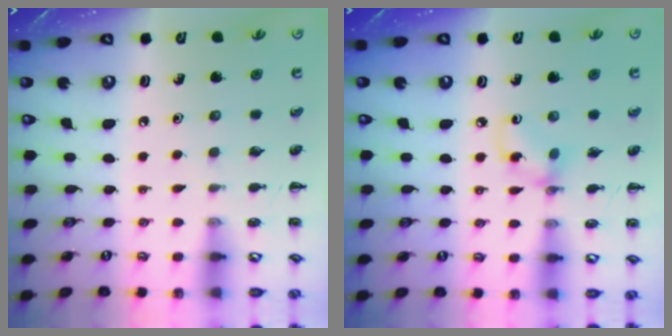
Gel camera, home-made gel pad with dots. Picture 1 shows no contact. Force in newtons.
{"total": 4.1, "press": 4.1, "slide": 0.5}